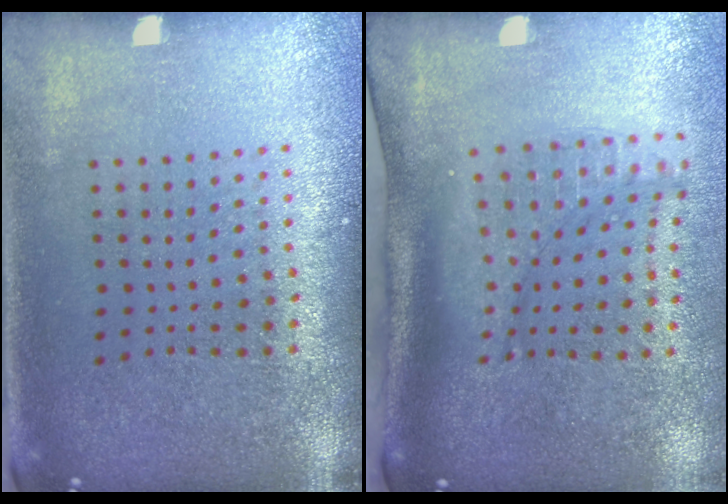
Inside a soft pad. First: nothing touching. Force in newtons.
{"total": 2.3, "press": 1.6, "slide": 1.6}